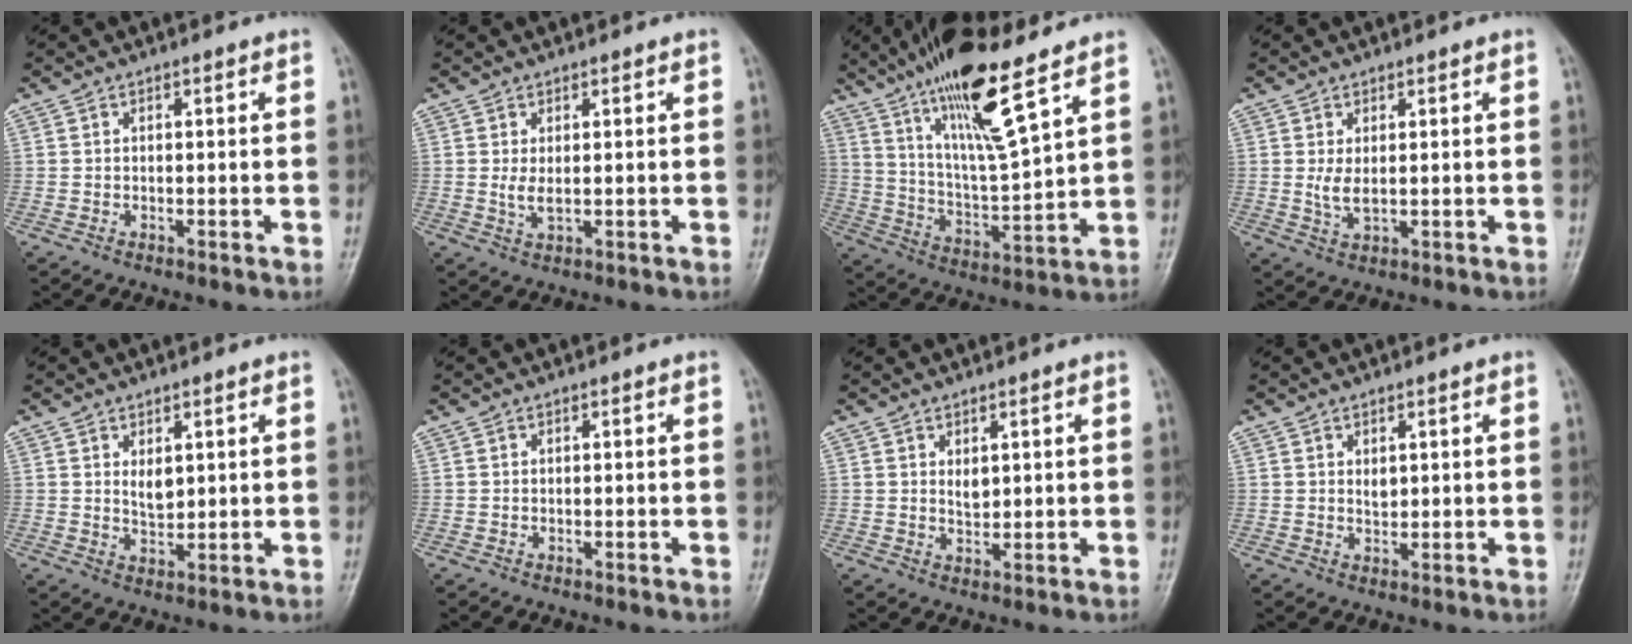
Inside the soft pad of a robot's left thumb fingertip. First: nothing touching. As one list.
[{"total": 2.7, "force": [0.7, 1.1, 2.4], "torque": [-0.044, -0.008, 0.016]}, {"total": 17.4, "force": [11.3, 3.0, 12.9], "torque": [-0.222, -0.057, 0.211]}, {"total": 3.4, "force": [0.8, 1.5, 2.9], "torque": [-0.053, -0.011, 0.021]}, {"total": 3.6, "force": [1.5, 1.9, 2.7], "torque": [-0.038, -0.016, 0.030]}, {"total": 0.0}, {"total": 2.8, "force": [1.2, 1.5, 2.0], "torque": [-0.026, -0.012, 0.023]}, {"total": 2.1, "force": [1.0, 1.2, 1.5], "torque": [-0.020, -0.008, 0.019]}]